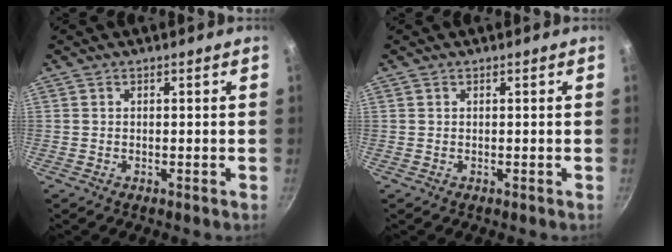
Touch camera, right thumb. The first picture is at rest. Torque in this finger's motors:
{"motor_torque": [0.06, 0.02, 0.34, 0.19, 0.05]}